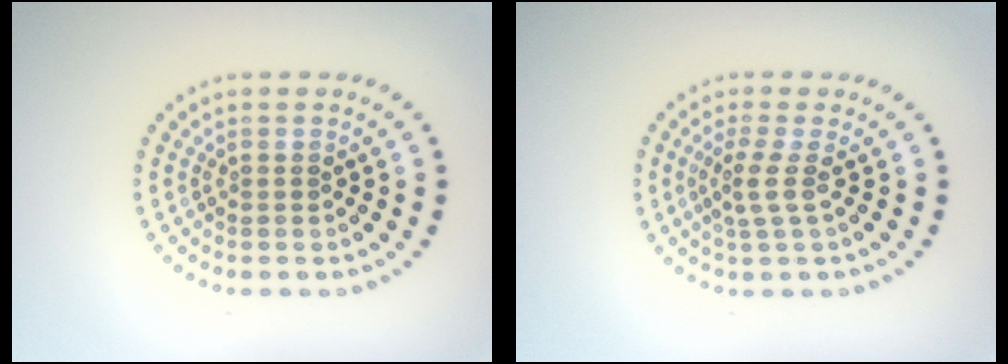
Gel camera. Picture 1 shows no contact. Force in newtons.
{"total": 2.2, "press": 1.7, "slide": 1.4}